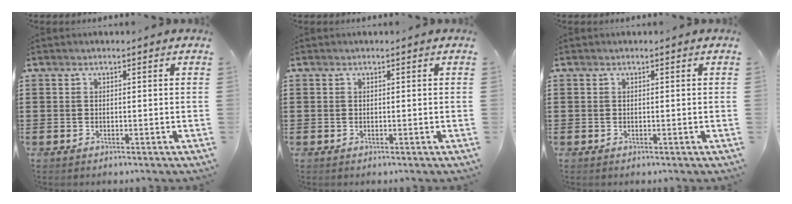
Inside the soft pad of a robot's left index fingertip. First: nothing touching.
{"total": 0.0}
{"total": 0.0}